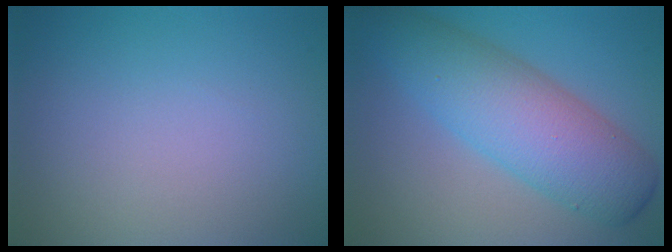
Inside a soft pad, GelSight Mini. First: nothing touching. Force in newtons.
{"total": 8.0, "press": 8.0, "slide": 0.1}